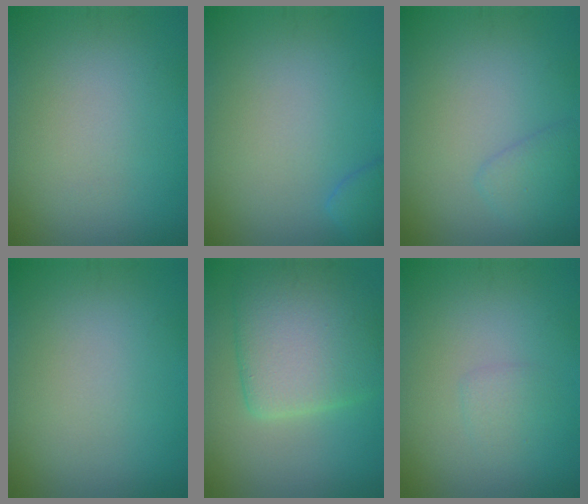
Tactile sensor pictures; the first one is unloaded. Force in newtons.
{"total": 1.6, "press": 1.6, "slide": 0.1}
{"total": 1.8, "press": 1.8, "slide": 0.1}
{"total": 0.0}
{"total": 7.7, "press": 7.7, "slide": 0.4}
{"total": 1.1, "press": 1.1, "slide": 0.1}